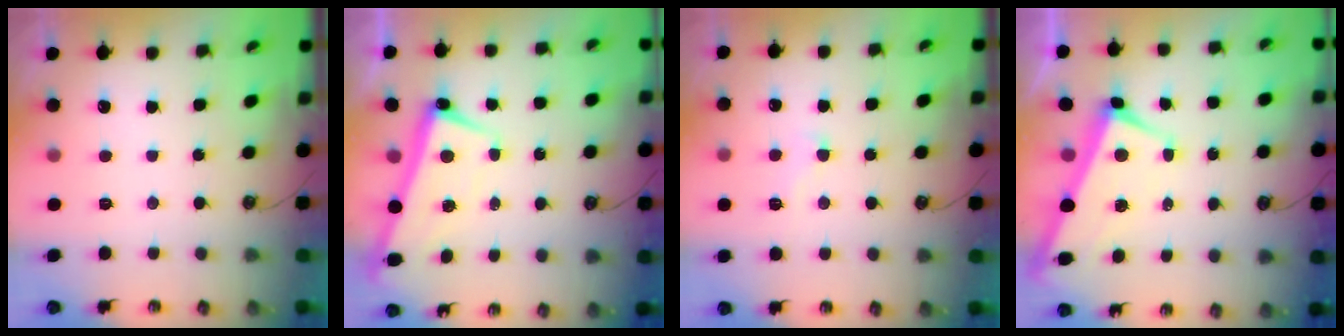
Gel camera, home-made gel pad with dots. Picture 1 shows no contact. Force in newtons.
{"total": 2.6, "press": 2.6, "slide": 0.3}
{"total": 2.4, "press": 2.3, "slide": 0.7}
{"total": 2.8, "press": 2.6, "slide": 0.9}